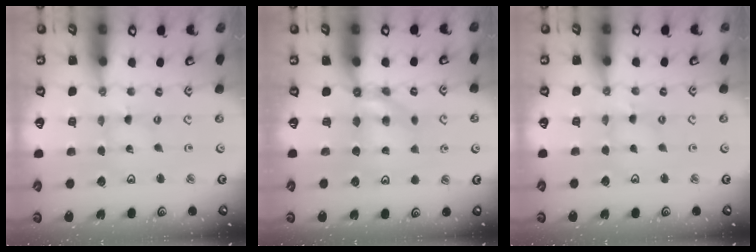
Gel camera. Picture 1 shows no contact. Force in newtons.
{"total": 6.0, "press": 6.0, "slide": 0.1}
{"total": 2.0, "press": 2.0, "slide": 0.2}